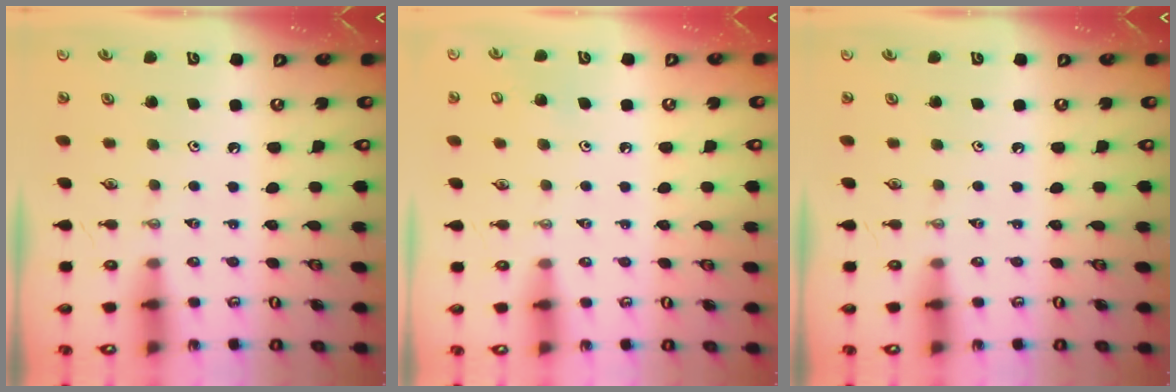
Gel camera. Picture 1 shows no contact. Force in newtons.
{"total": 4.8, "press": 4.7, "slide": 0.7}
{"total": 0.0}